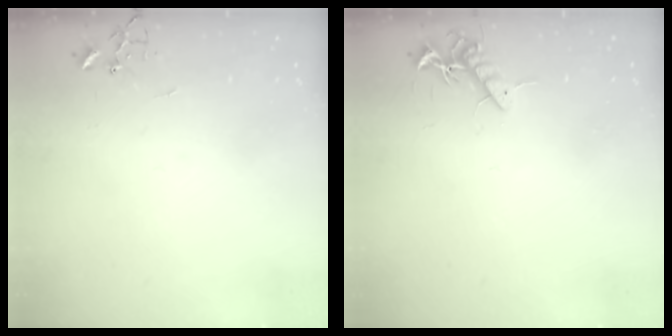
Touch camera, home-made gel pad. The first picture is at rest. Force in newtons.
{"total": 8.1, "press": 8.1, "slide": 0.8}